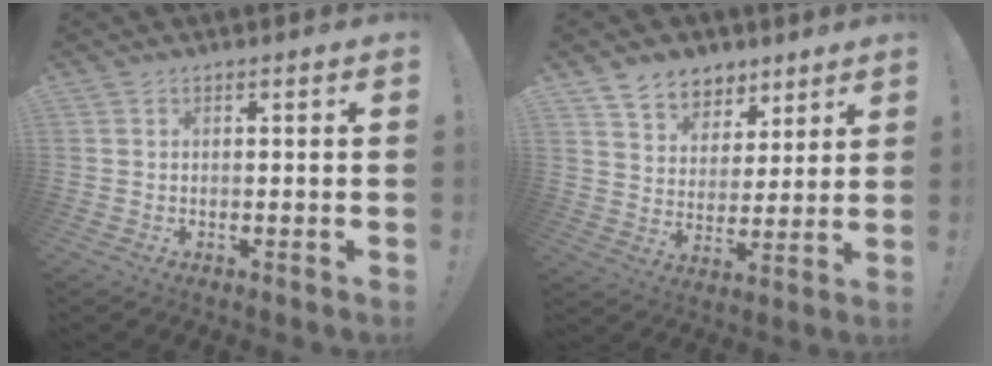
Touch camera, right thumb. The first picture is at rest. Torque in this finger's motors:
{"motor_torque": [0.01, 0.03, 0.10, 0.06, 0.00]}